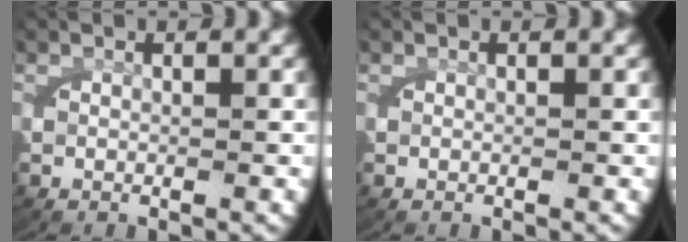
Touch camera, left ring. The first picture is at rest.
{"total": 0.0}